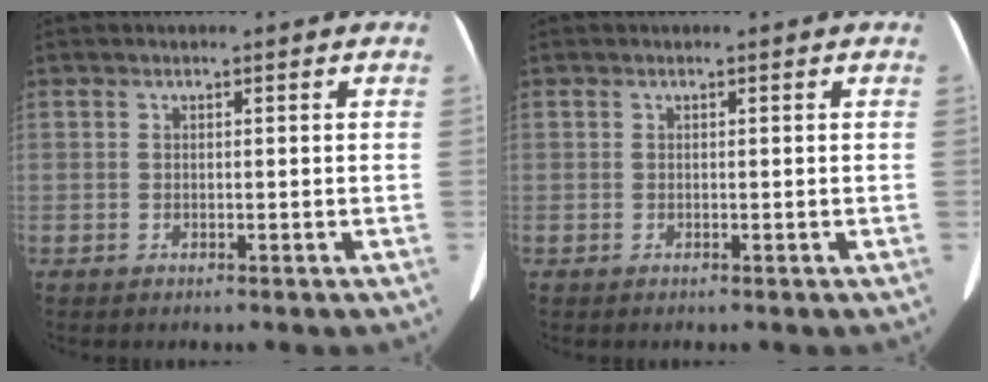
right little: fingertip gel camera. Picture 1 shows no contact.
{"total": 0.0}